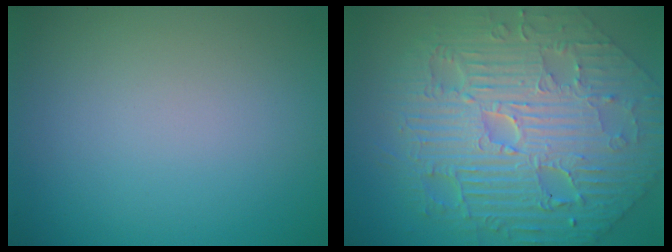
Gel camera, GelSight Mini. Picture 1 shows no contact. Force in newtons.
{"total": 11.7, "press": 7.8, "slide": 8.7}